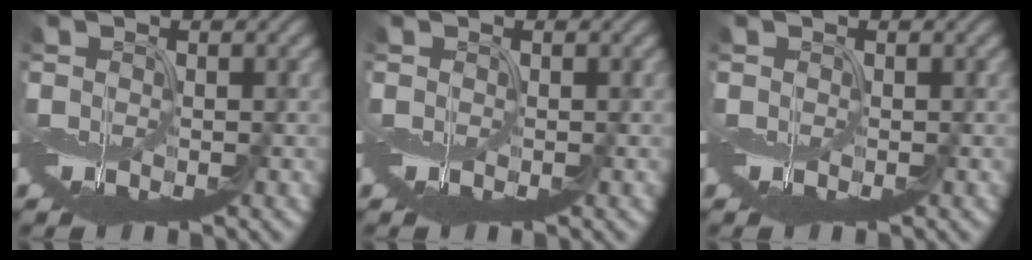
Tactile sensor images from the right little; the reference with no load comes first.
{"total": 0.0}
{"total": 0.0}